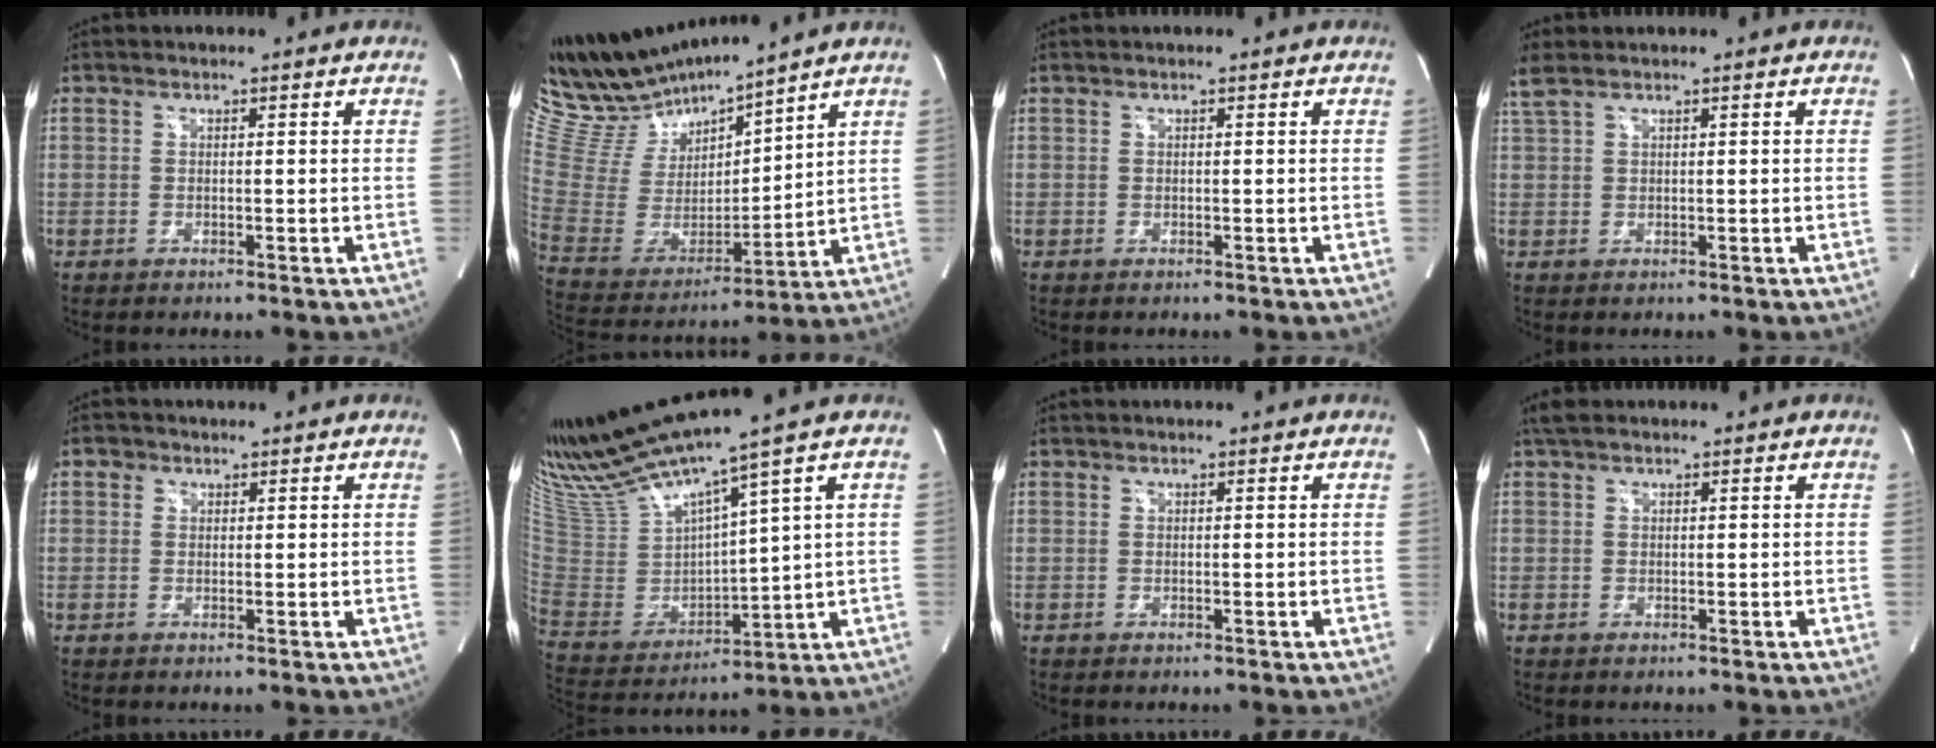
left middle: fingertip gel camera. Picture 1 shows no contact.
{"total": 15.1, "force": [14.4, 1.6, 4.5], "torque": [-0.109, -0.007, 0.292]}
{"total": 0.0}
{"total": 2.2, "force": [1.8, 0.3, 1.3], "torque": [-0.041, 0.016, 0.042]}
{"total": 1.3, "force": [0.6, 1.1, 0.2], "torque": [0.003, 0.005, 0.005]}
{"total": 15.3, "force": [12.7, -0.9, 8.5], "torque": [-0.165, -0.016, 0.256]}
{"total": 0.0}
{"total": 1.7, "force": [1.0, 1.2, 0.6], "torque": [-0.012, 0.007, 0.015]}